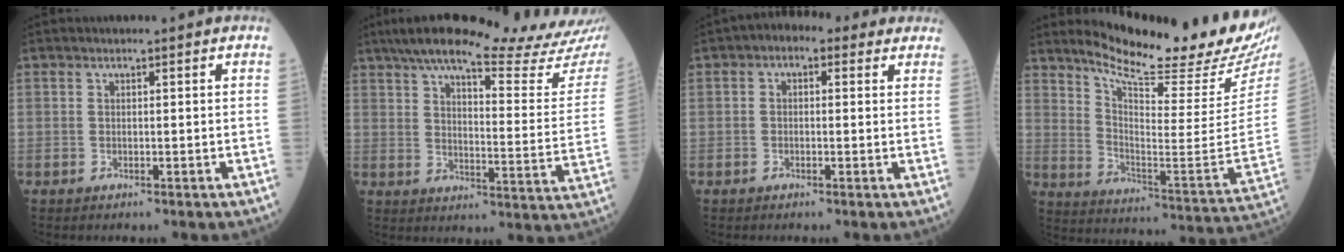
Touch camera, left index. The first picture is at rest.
{"total": 27.8, "force": [24.0, 1.1, 14.1], "torque": [-0.213, -0.057, 0.302]}
{"total": 4.7, "force": [2.3, 2.8, 3.0], "torque": [-0.038, 0.031, 0.023]}
{"total": 23.8, "force": [20.6, 1.2, 11.8], "torque": [-0.190, -0.094, 0.283]}